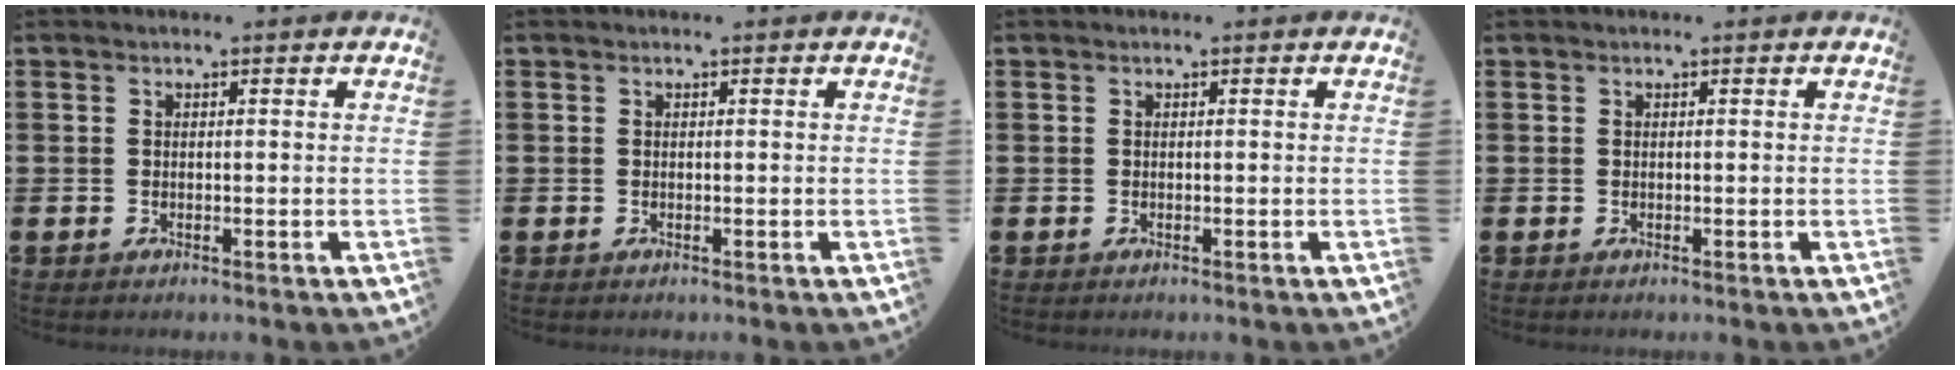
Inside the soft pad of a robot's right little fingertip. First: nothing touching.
{"total": 0.0}
{"total": 0.0}
{"total": 0.0}